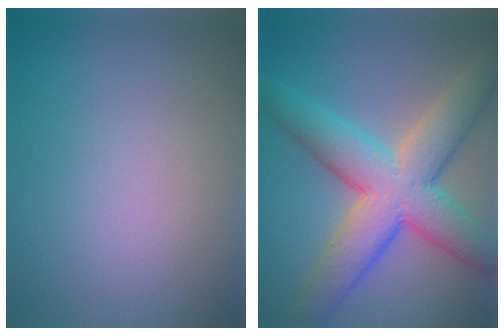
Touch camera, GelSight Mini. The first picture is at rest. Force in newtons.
{"total": 10.1, "press": 10.1, "slide": 0.5}